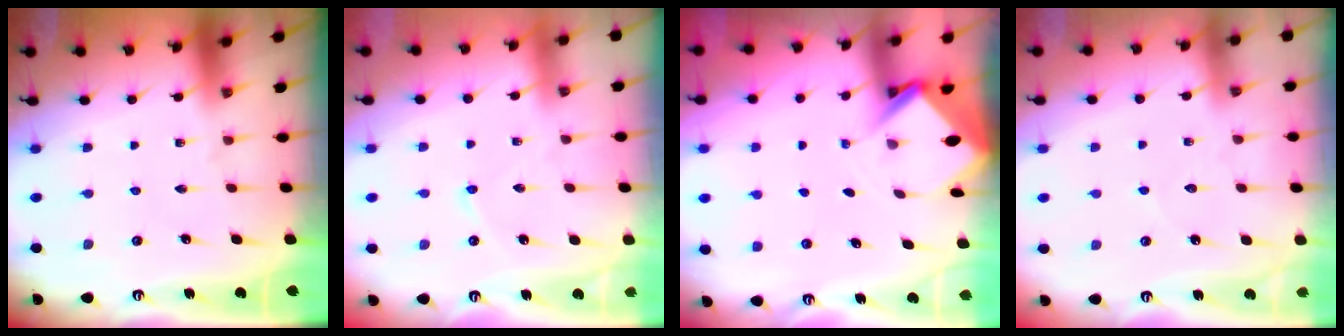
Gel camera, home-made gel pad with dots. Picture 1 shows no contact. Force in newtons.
{"total": 2.2, "press": 2.2, "slide": 0.2}
{"total": 3.6, "press": 3.6, "slide": 0.2}
{"total": 2.0, "press": 2.0, "slide": 0.2}